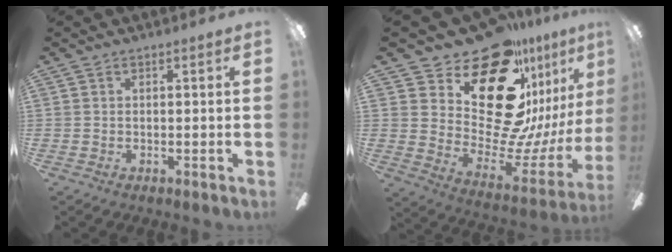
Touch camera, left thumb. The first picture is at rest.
{"total": 26.8, "force": [17.0, 13.3, 15.8], "torque": [-0.227, -0.144, 0.319]}